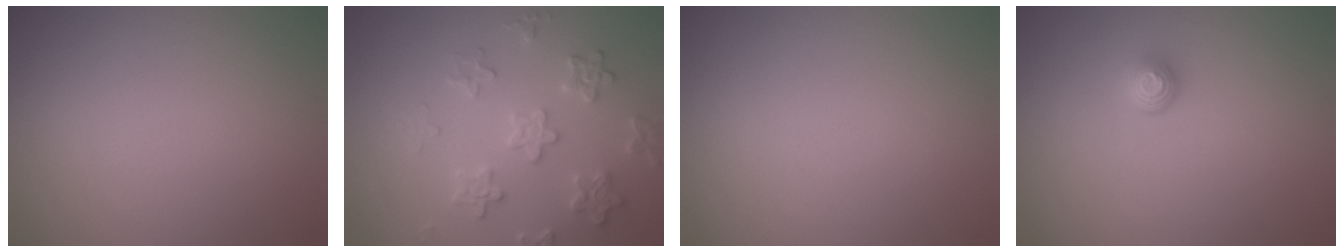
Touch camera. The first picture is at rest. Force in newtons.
{"total": 3.6, "press": 3.4, "slide": 1.2}
{"total": 0.0}
{"total": 1.5, "press": 1.0, "slide": 1.1}